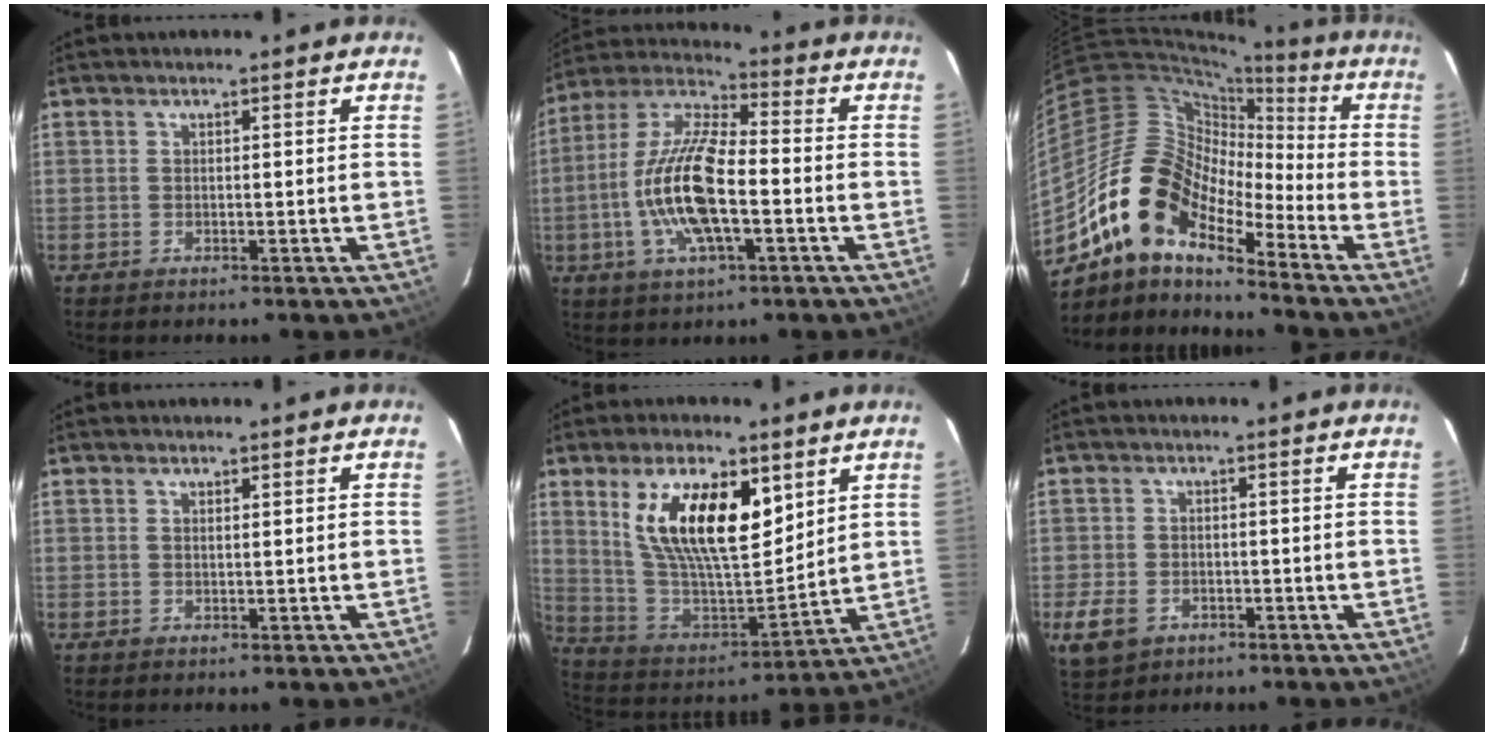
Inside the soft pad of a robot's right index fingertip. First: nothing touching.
{"total": 16.1, "force": [-3.6, 5.4, 14.7], "torque": [-0.299, -0.003, -0.076]}
{"total": 15.4, "force": [-10.8, 6.2, 9.1], "torque": [-0.151, 0.005, -0.222]}
{"total": 0.5, "force": [0.4, 0.1, 0.4], "torque": [-0.007, 0.001, 0.007]}
{"total": 18.9, "force": [8.4, 7.8, 15.0], "torque": [-0.279, 0.002, 0.165]}
{"total": 6.6, "force": [-2.8, 5.0, 3.3], "torque": [-0.087, -0.006, -0.044]}